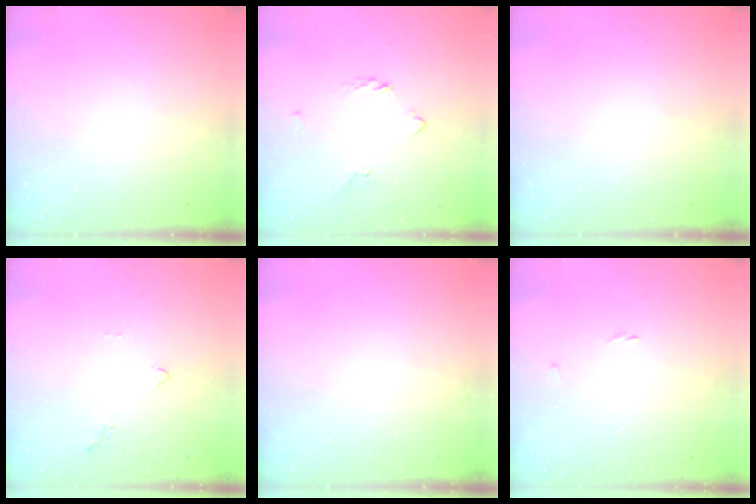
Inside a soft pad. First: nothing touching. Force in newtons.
{"total": 3.8, "press": 3.7, "slide": 0.6}
{"total": 0.0}
{"total": 2.0, "press": 1.9, "slide": 0.6}
{"total": 0.0}
{"total": 0.0}